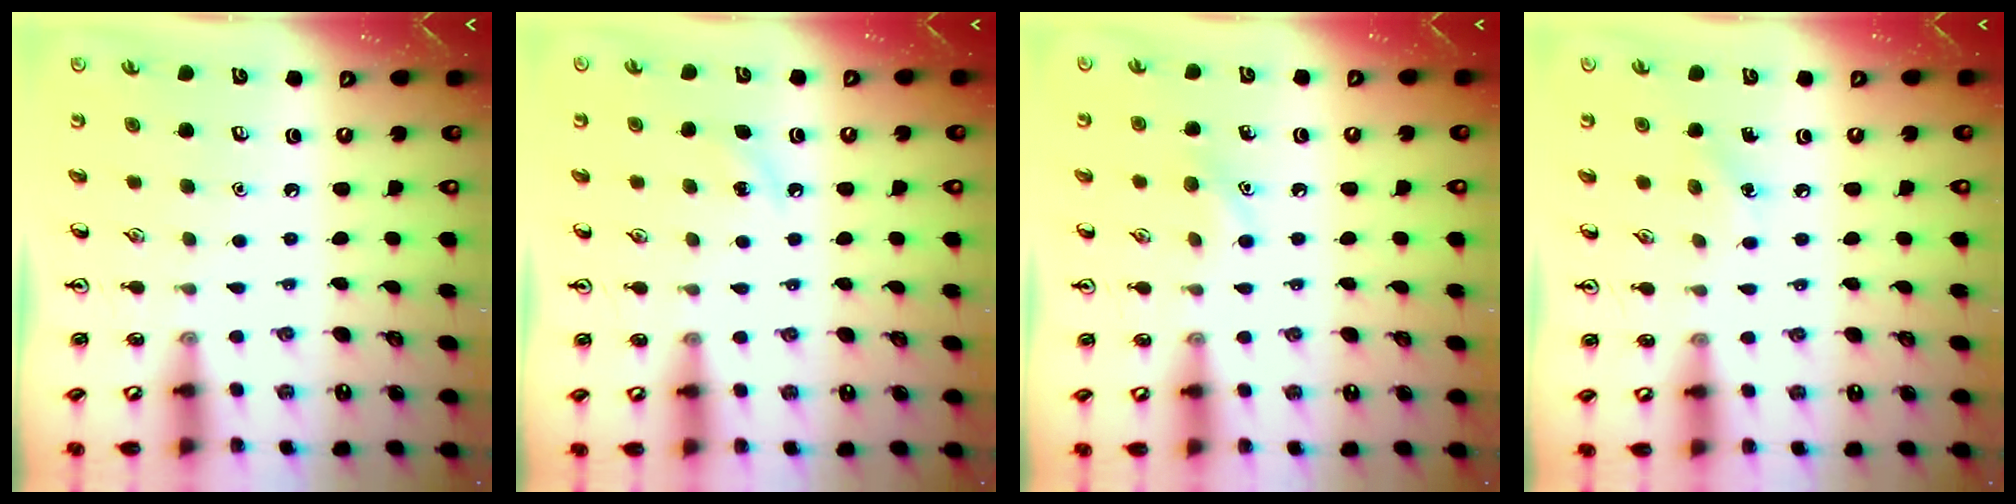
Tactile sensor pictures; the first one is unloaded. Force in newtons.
{"total": 3.3, "press": 3.1, "slide": 1.2}
{"total": 6.6, "press": 6.3, "slide": 2.0}
{"total": 5.4, "press": 5.0, "slide": 1.8}